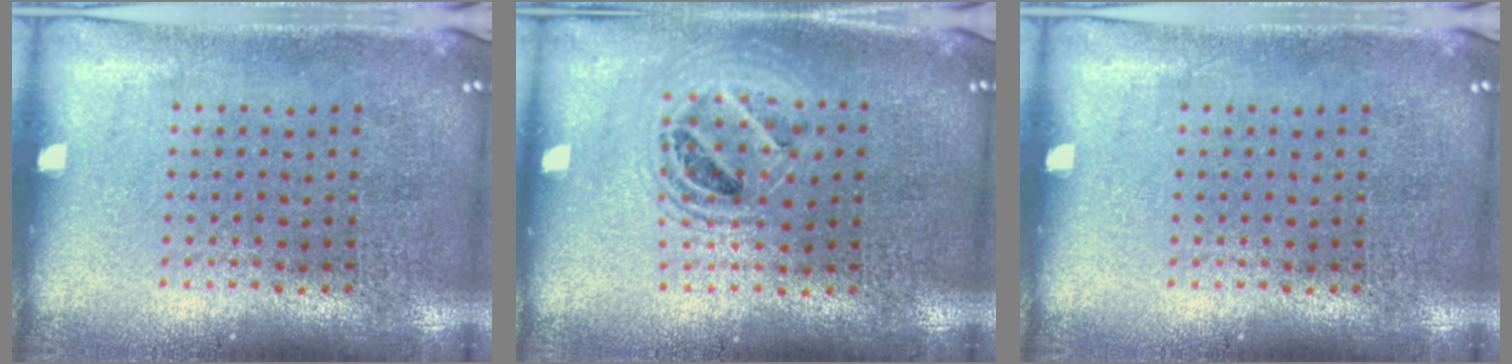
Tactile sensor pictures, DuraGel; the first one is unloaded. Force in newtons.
{"total": 1.5, "press": 1.3, "slide": 0.7}
{"total": 0.0}